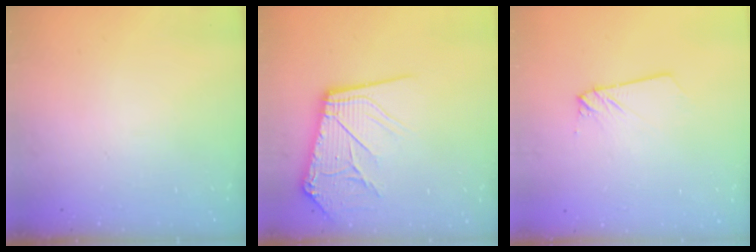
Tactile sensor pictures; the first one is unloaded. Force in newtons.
{"total": 14.8, "press": 14.7, "slide": 2.0}
{"total": 2.3, "press": 2.3, "slide": 0.1}